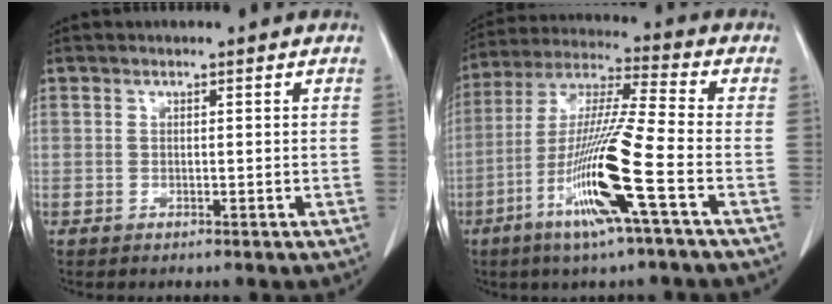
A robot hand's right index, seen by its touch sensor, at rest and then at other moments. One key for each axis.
{"total": 15.4, "fx": -6.1, "fy": -0.8, "fz": 14.1, "tx": -0.286, "ty": -0.019, "tz": -0.120}